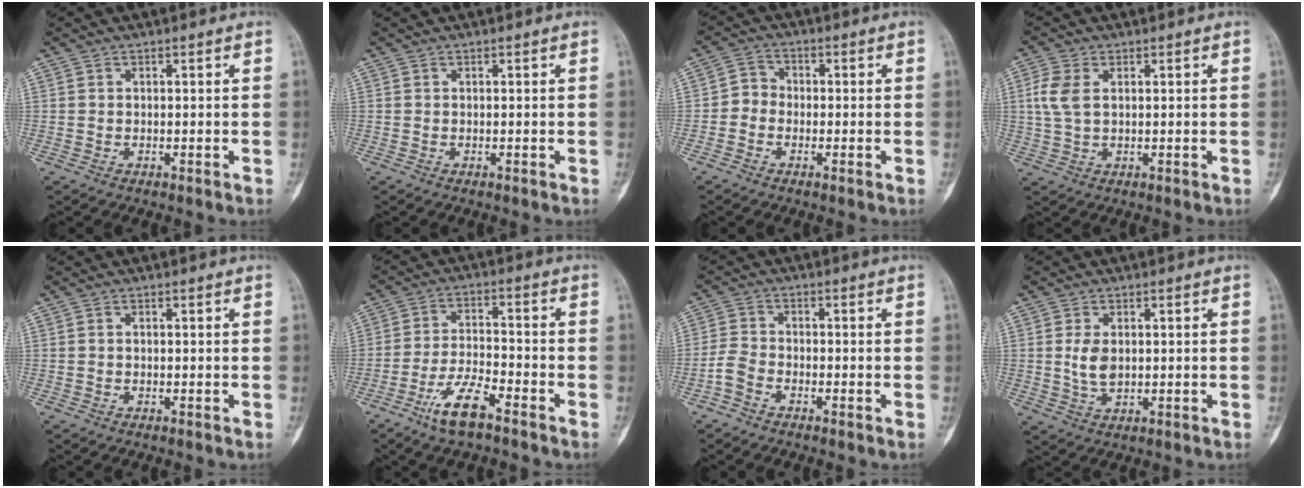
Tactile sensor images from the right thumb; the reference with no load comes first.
{"total": 0.0}
{"total": 3.6, "force": [-1.1, 3.2, 1.4], "torque": [-0.003, 0.012, -0.035]}
{"total": 5.3, "force": [1.1, 3.2, 4.1], "torque": [-0.104, 0.006, 0.022]}
{"total": 0.0}
{"total": 8.7, "force": [-5.7, 2.3, 6.1], "torque": [-0.125, 0.027, -0.106]}
{"total": 3.6, "force": [-2.2, 2.1, 2.0], "torque": [-0.044, 0.014, -0.051]}
{"total": 4.4, "force": [0.4, 2.7, 3.4], "torque": [-0.067, -0.006, 0.012]}